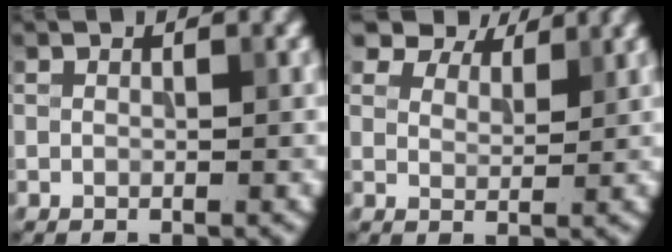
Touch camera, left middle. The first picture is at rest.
{"total": 7.0, "force": [6.0, 2.7, 2.2], "torque": [-0.062, -0.009, 0.111]}